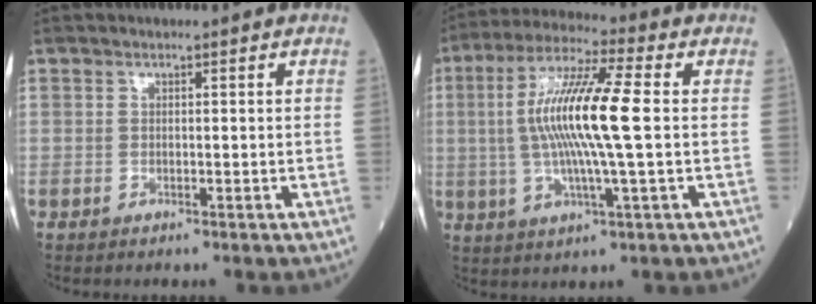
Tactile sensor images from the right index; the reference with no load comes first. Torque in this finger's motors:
{"motor_torque": [1.50, 0.64, 0.59, 0.21]}